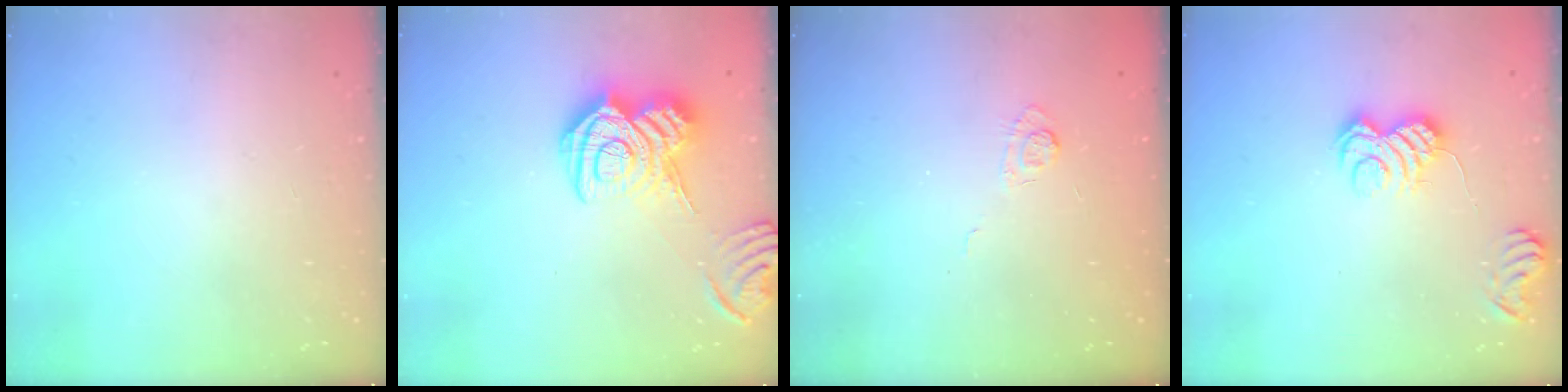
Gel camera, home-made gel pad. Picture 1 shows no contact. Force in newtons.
{"total": 16.8, "press": 16.8, "slide": 1.1}
{"total": 2.9, "press": 2.4, "slide": 1.6}
{"total": 6.4, "press": 6.3, "slide": 1.4}